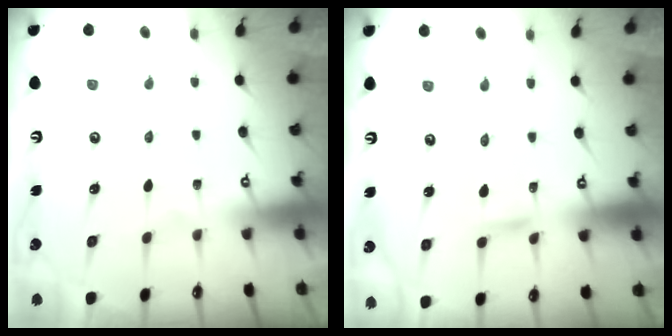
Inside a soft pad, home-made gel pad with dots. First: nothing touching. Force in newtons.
{"total": 2.4, "press": 2.4, "slide": 0.2}